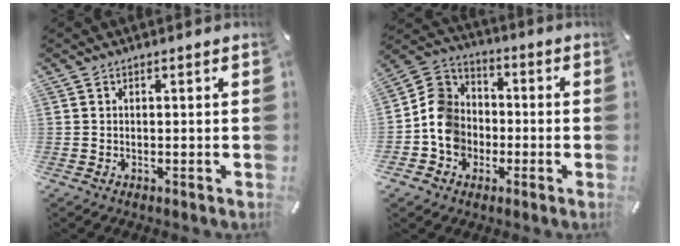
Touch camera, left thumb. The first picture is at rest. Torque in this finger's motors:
{"motor_torque": [0.15, 1.71, 0.36, -0.17, 0.09]}